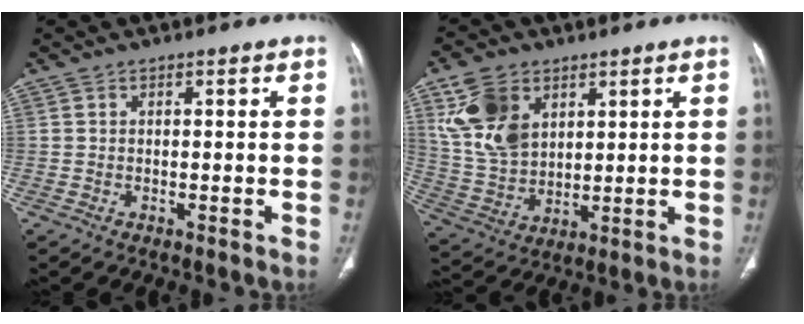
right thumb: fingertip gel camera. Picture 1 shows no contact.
{"total": 13.3, "force": [5.7, 9.0, 8.0], "torque": [-0.138, -0.020, 0.128]}